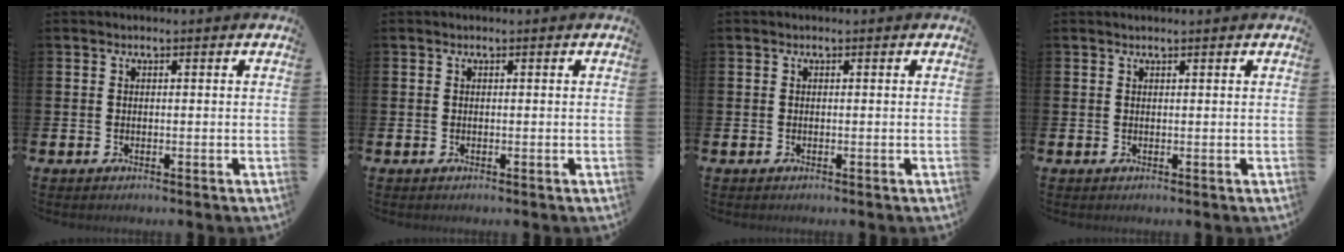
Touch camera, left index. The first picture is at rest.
{"total": 0.0}
{"total": 0.0}
{"total": 0.6, "force": [0.6, 0.0, 0.1], "torque": [0.004, -0.003, 0.010]}